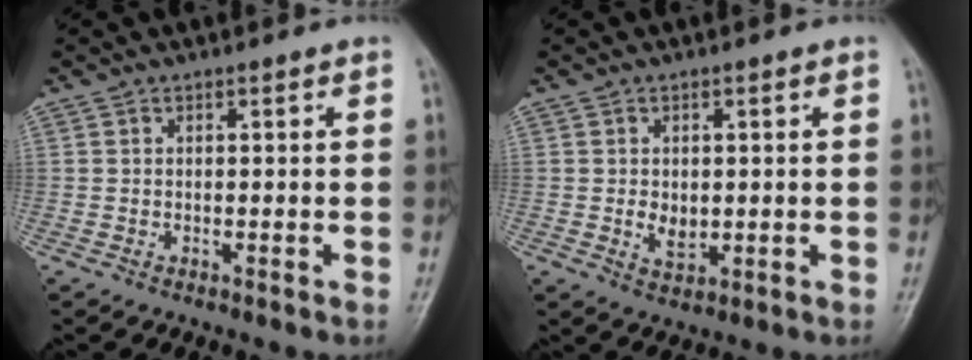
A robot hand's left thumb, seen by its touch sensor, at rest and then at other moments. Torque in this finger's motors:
{"motor_torque": [-0.01, 0.15, 0.20, 0.03, 0.02]}